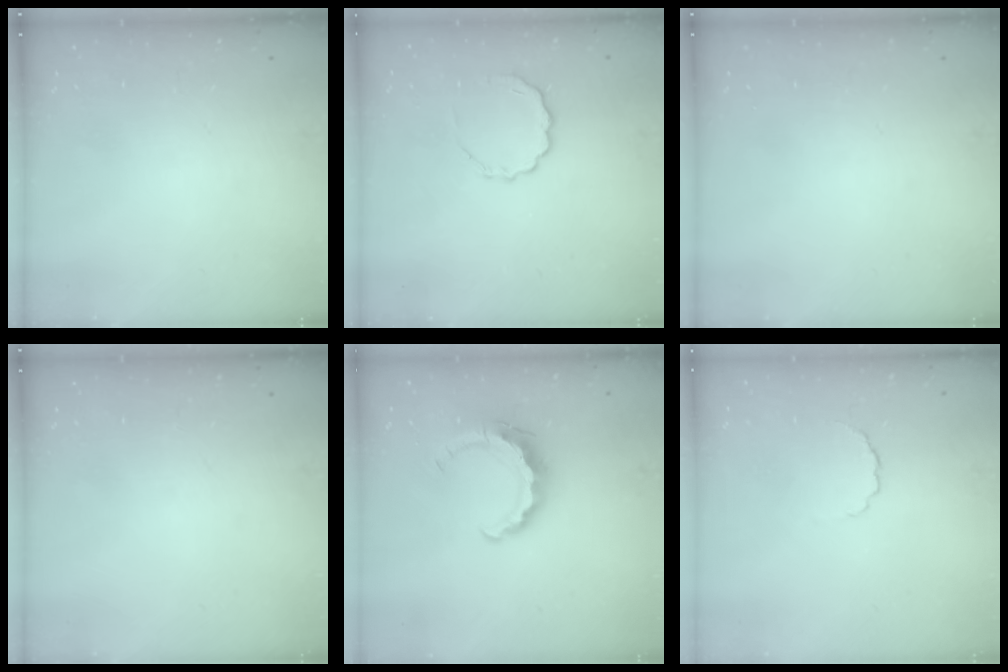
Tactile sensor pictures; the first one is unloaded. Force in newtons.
{"total": 6.6, "press": 6.5, "slide": 1.3}
{"total": 0.0}
{"total": 0.0}
{"total": 7.6, "press": 7.6, "slide": 0.9}
{"total": 2.9, "press": 2.7, "slide": 1.0}